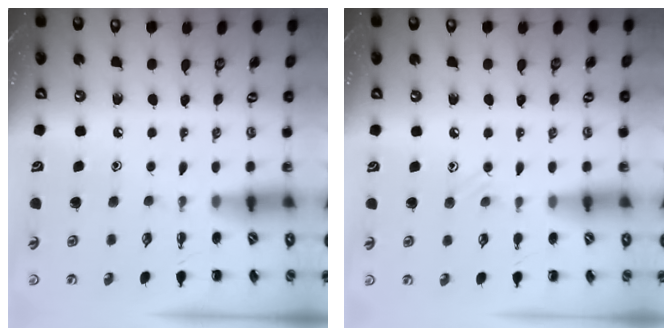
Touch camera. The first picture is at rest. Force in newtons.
{"total": 4.8, "press": 4.6, "slide": 1.5}